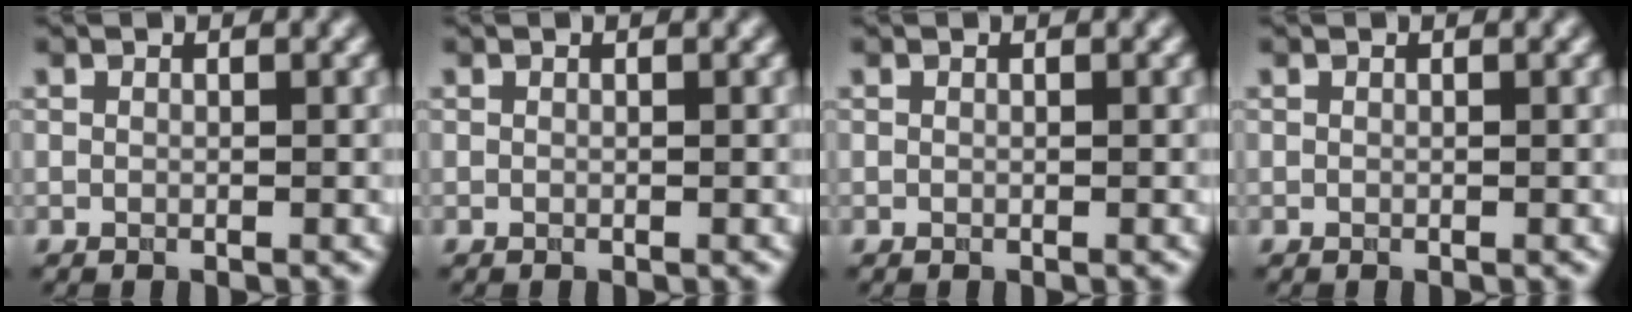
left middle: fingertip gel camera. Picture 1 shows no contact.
{"total": 0.0}
{"total": 0.0}
{"total": 0.0}